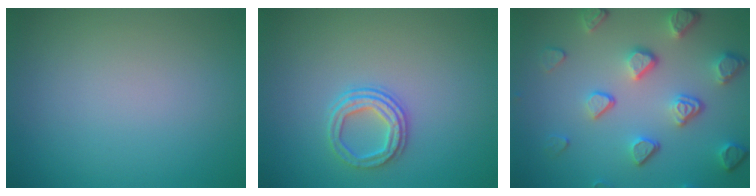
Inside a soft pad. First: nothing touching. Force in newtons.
{"total": 2.7, "press": 2.4, "slide": 1.2}
{"total": 5.3, "press": 4.1, "slide": 3.4}